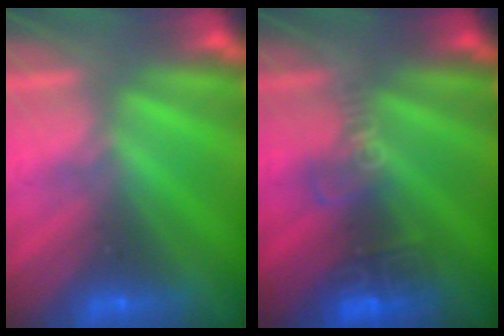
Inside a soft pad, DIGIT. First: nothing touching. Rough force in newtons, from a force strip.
{"total": 2.7}